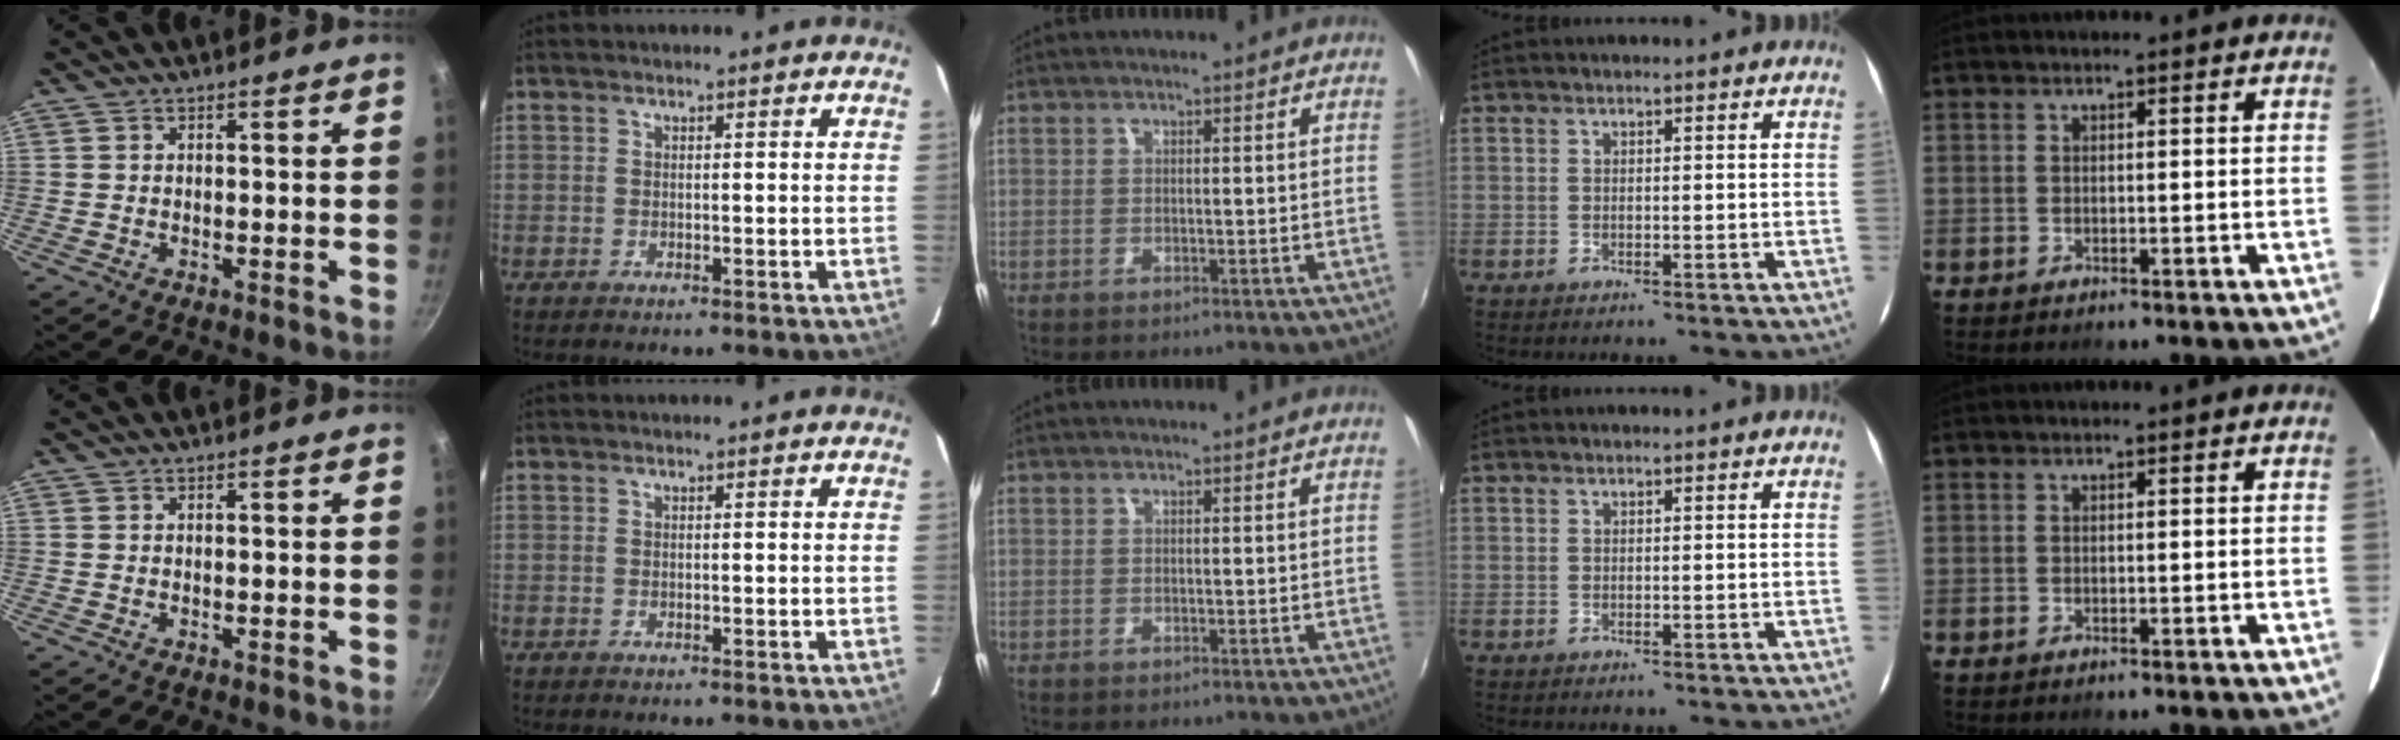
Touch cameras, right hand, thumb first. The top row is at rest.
{}